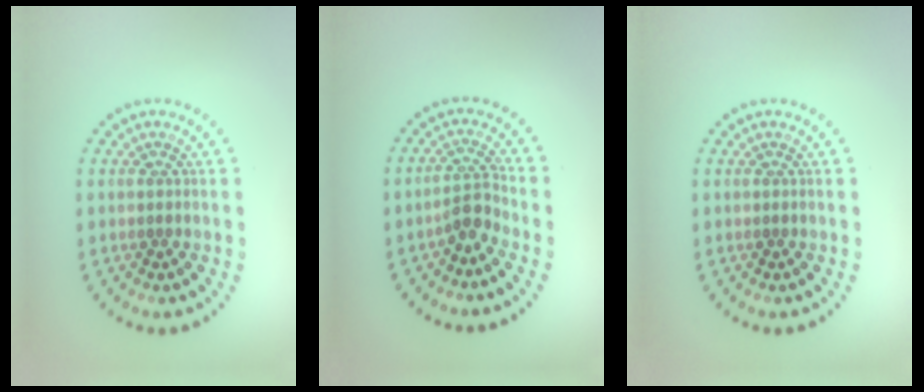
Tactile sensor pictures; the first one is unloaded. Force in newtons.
{"total": 2.4, "press": 1.8, "slide": 1.5}
{"total": 0.0}